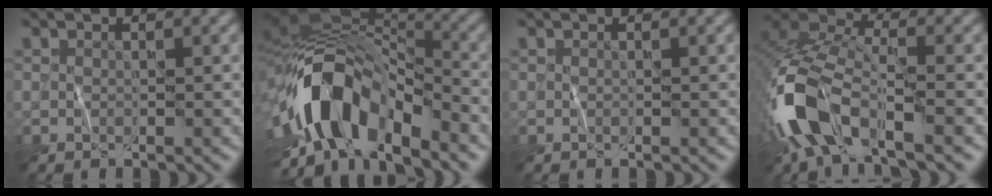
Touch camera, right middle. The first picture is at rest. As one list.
[{"total": 12.8, "force": [-5.3, 6.9, 9.4], "torque": [-0.168, -0.004, -0.096]}, {"total": 0.0}, {"total": 11.0, "force": [-5.1, 5.0, 8.4], "torque": [-0.192, -0.008, -0.105]}]